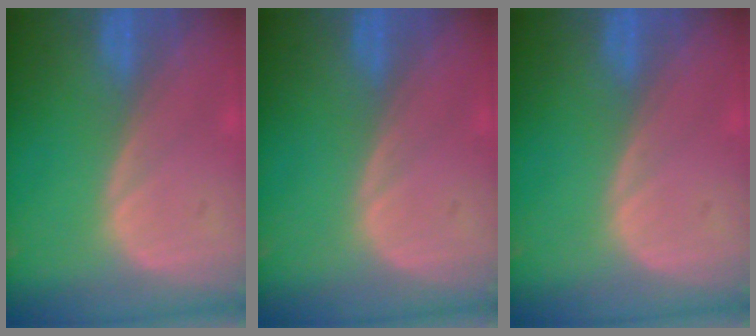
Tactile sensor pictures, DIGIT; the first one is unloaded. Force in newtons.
{"total": 0.0}
{"total": 0.0}